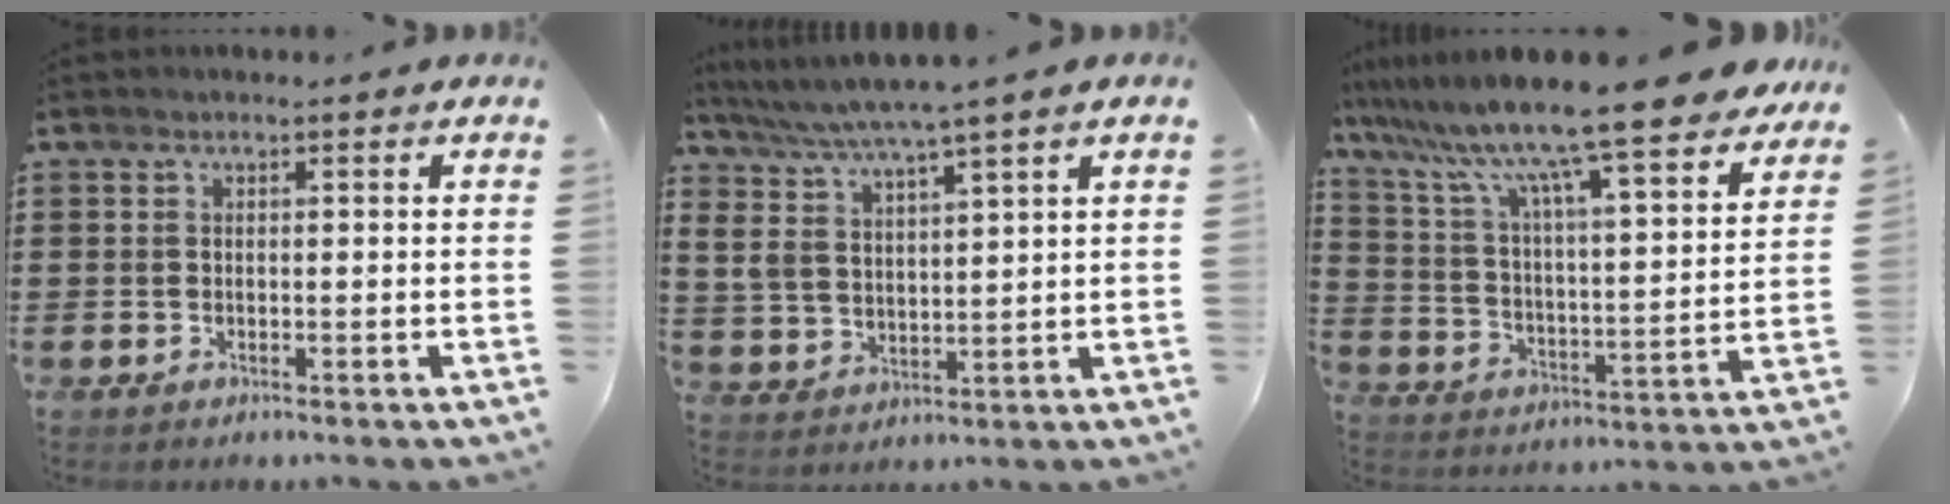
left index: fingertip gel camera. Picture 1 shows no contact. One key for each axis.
{"total": 5.8, "fx": 4.6, "fy": 0.4, "fz": 3.6, "tx": -0.086, "ty": -0.026, "tz": 0.077}
{"total": 13.1, "fx": 11.1, "fy": 0.0, "fz": 7.1, "tx": -0.167, "ty": -0.074, "tz": 0.182}